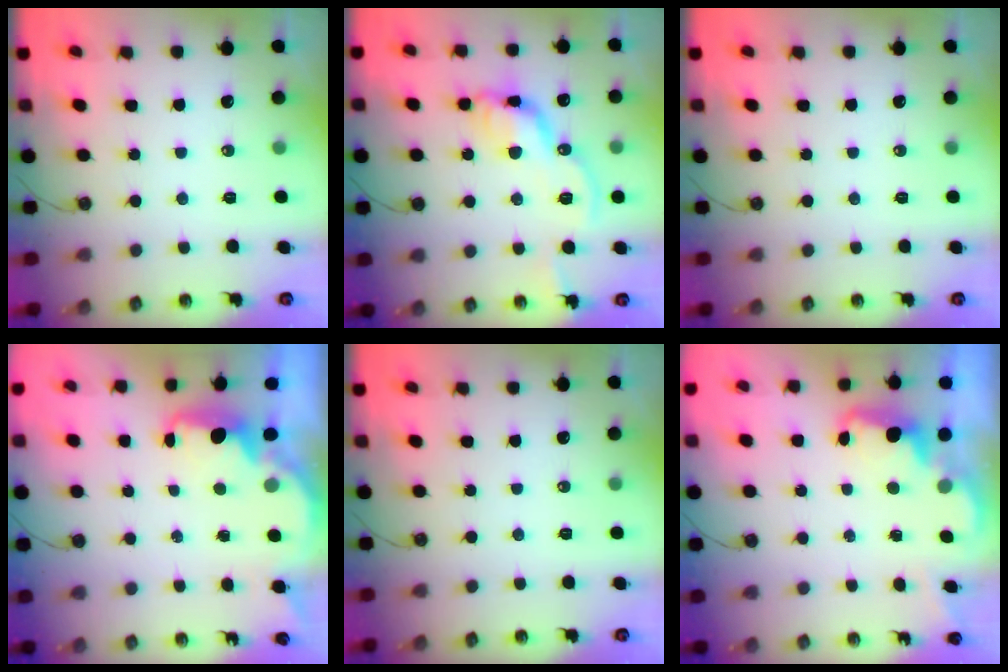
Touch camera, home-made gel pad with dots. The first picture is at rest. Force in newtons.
{"total": 14.7, "press": 14.7, "slide": 0.6}
{"total": 0.0}
{"total": 2.4, "press": 2.3, "slide": 0.8}
{"total": 0.0}
{"total": 2.3, "press": 2.2, "slide": 0.7}